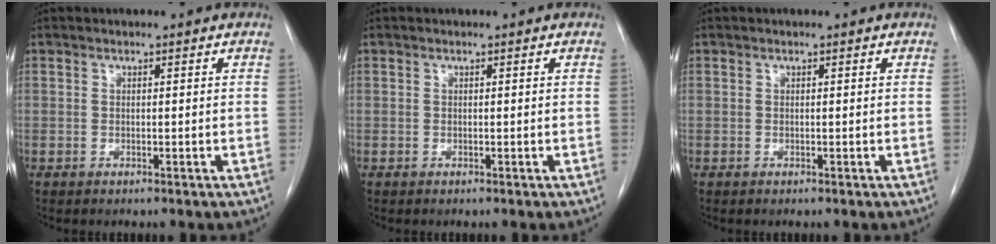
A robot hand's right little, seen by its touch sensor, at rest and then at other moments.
{"total": 0.0}
{"total": 0.0}